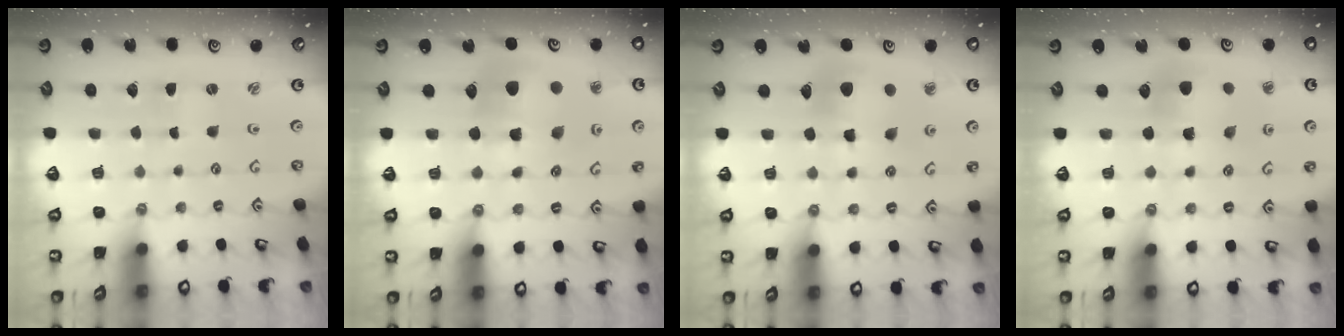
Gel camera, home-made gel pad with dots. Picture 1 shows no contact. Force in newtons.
{"total": 12.9, "press": 12.8, "slide": 1.9}
{"total": 10.4, "press": 10.3, "slide": 1.3}
{"total": 7.3, "press": 7.2, "slide": 0.8}